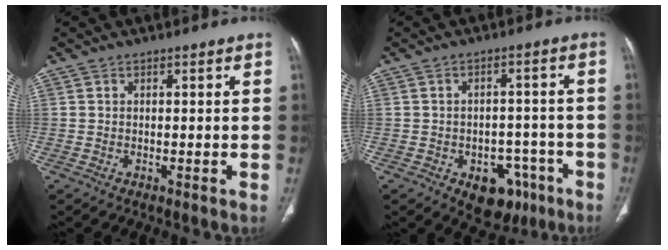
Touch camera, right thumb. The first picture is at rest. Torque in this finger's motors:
{"motor_torque": [4.72, 0.29, 0.51, -0.83, 0.01]}